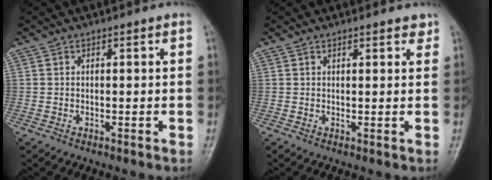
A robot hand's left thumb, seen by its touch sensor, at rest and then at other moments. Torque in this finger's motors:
{"motor_torque": [-0.16, -0.11, -0.01, -0.03, 0.05]}